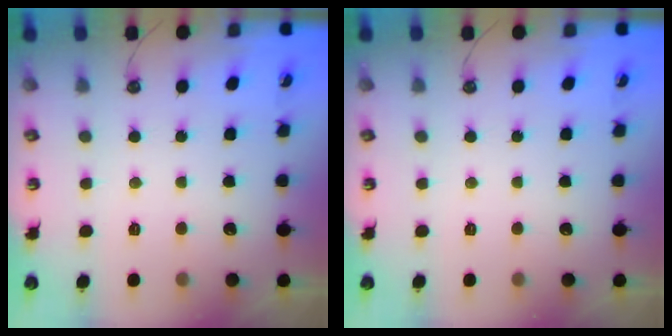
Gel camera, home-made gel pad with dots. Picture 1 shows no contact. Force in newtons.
{"total": 0.0}